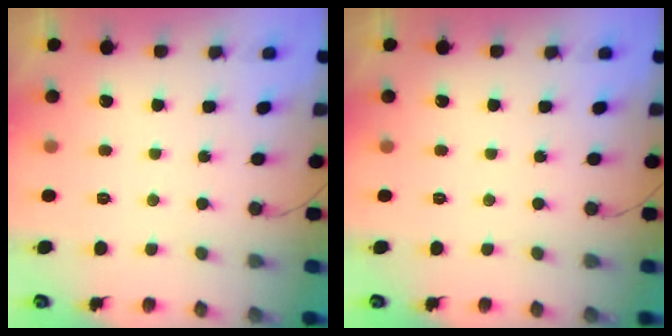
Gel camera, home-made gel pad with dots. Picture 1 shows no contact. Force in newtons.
{"total": 0.0}